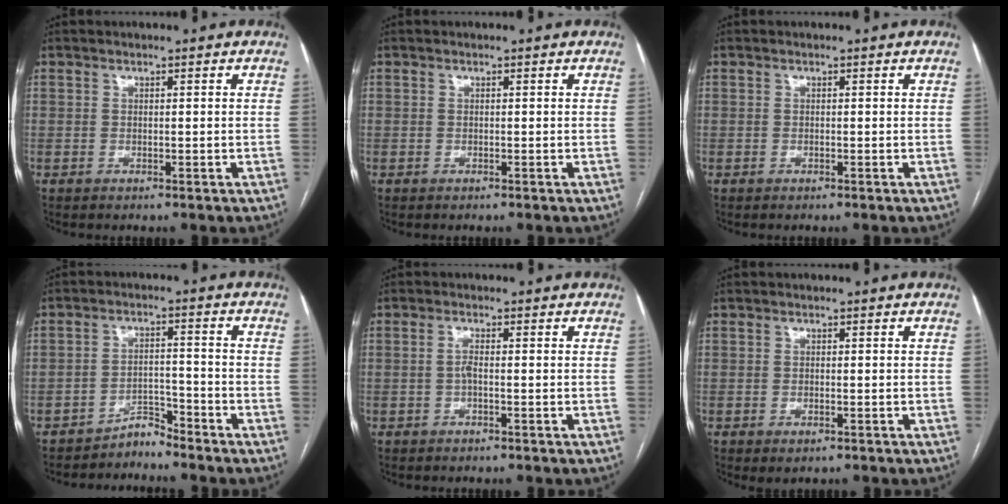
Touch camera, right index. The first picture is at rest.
{"total": 0.0}
{"total": 0.0}
{"total": 3.2, "force": [-3.1, 0.7, -0.4], "torque": [0.016, 0.003, -0.052]}
{"total": 1.4, "force": [-0.3, 0.1, 1.4], "torque": [-0.028, 0.001, -0.006]}
{"total": 1.5, "force": [-0.8, 0.6, 1.2], "torque": [-0.019, -0.004, -0.005]}